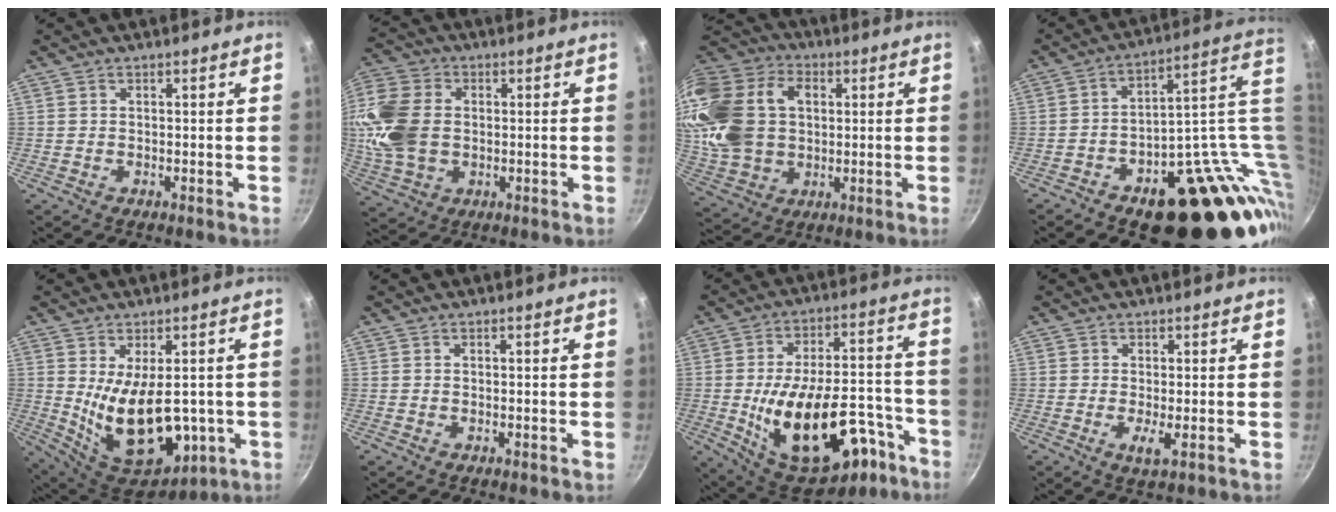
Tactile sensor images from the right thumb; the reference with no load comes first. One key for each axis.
{"total": 15.3, "fx": 0.3, "fy": 11.2, "fz": 10.5, "tx": -0.207, "ty": 0.008, "tz": 0.004}
{"total": 22.8, "fx": 3.4, "fy": 16.8, "fz": 15.0, "tx": -0.295, "ty": 0.021, "tz": 0.071}
{"total": 27.0, "fx": 0.0, "fy": 15.3, "fz": 22.2, "tx": -0.209, "ty": 0.023, "tz": 0.026}
{"total": 17.5, "fx": -1.6, "fy": 9.8, "fz": 14.4, "tx": -0.205, "ty": -0.034, "tz": 0.007}
{"total": 0.0}
{"total": 27.3, "fx": -11.5, "fy": 14.1, "fz": 20.4, "tx": -0.270, "ty": 0.055, "tz": -0.145}
{"total": 2.4, "fx": -0.5, "fy": 0.4, "fz": 2.3, "tx": -0.049, "ty": -0.009, "tz": -0.007}